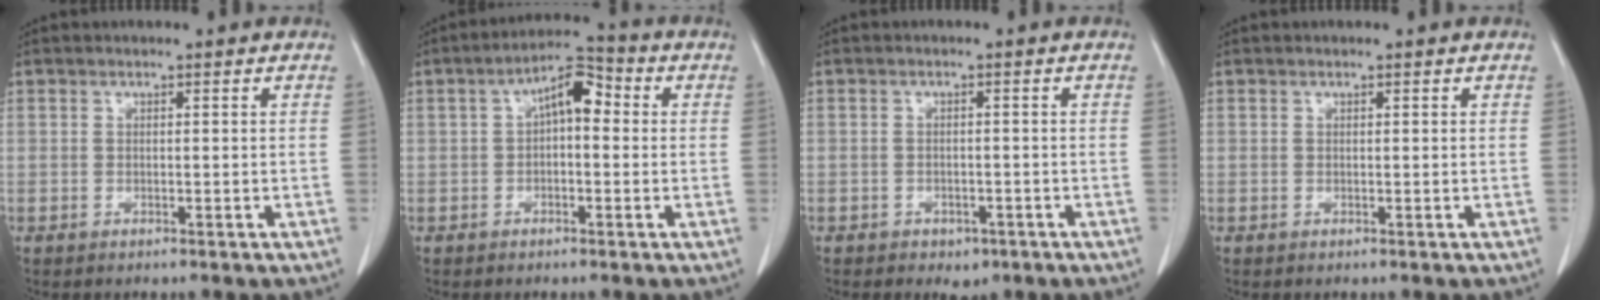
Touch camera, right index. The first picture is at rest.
{"total": 6.8, "force": [1.0, 3.0, 6.0], "torque": [-0.102, 0.036, 0.010]}
{"total": 2.6, "force": [-1.5, 1.8, 1.1], "torque": [-0.012, 0.003, -0.010]}
{"total": 0.0}